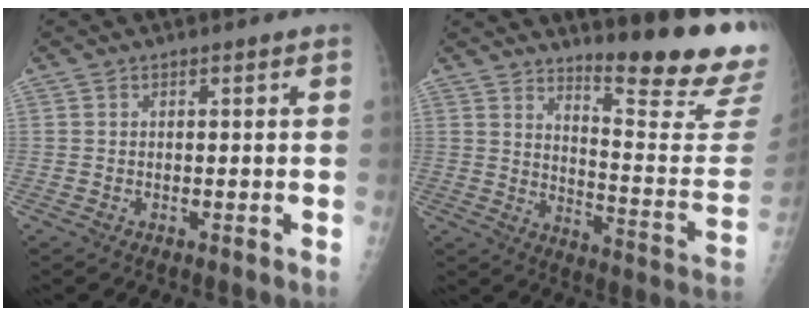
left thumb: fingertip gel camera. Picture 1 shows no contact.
{"total": 19.2, "force": [16.3, 1.2, 10.0], "torque": [-0.117, -0.182, 0.218]}